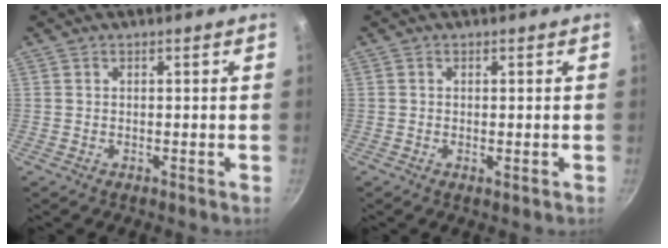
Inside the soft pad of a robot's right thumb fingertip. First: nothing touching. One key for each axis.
{"total": 0.8, "fx": -0.1, "fy": 0.2, "fz": 0.8, "tx": -0.014, "ty": -0.002, "tz": -0.003}